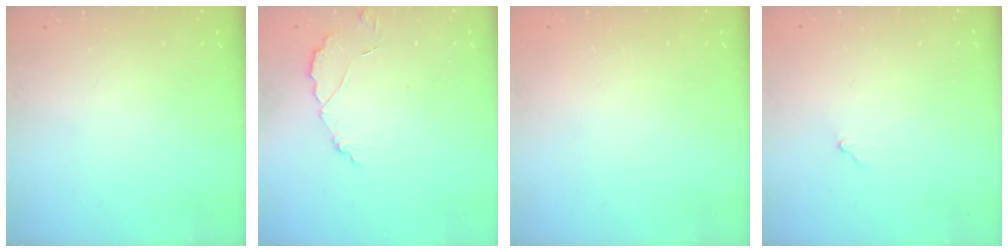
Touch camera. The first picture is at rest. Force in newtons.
{"total": 4.3, "press": 4.3, "slide": 0.3}
{"total": 2.2, "press": 2.2, "slide": 0.1}
{"total": 4.8, "press": 4.7, "slide": 0.2}